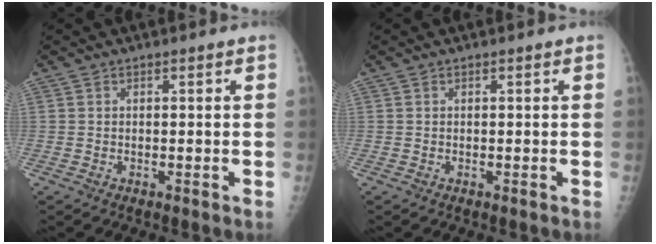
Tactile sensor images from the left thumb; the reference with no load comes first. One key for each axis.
{"total": 0.0}